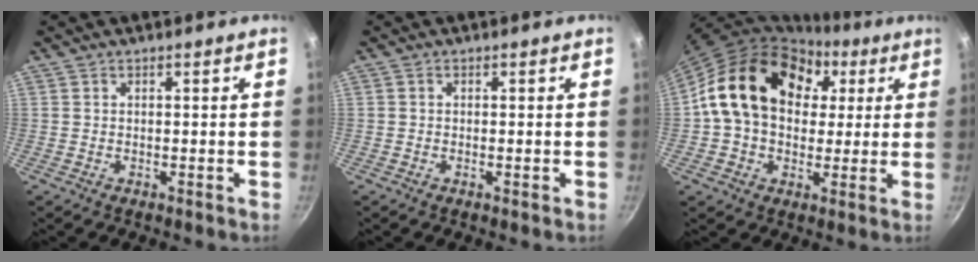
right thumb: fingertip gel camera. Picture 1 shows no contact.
{"total": 0.8, "force": [-0.3, 0.2, 0.7], "torque": [-0.014, 0.003, -0.007]}
{"total": 20.0, "force": [4.8, 15.0, 12.3], "torque": [-0.185, 0.023, 0.070]}